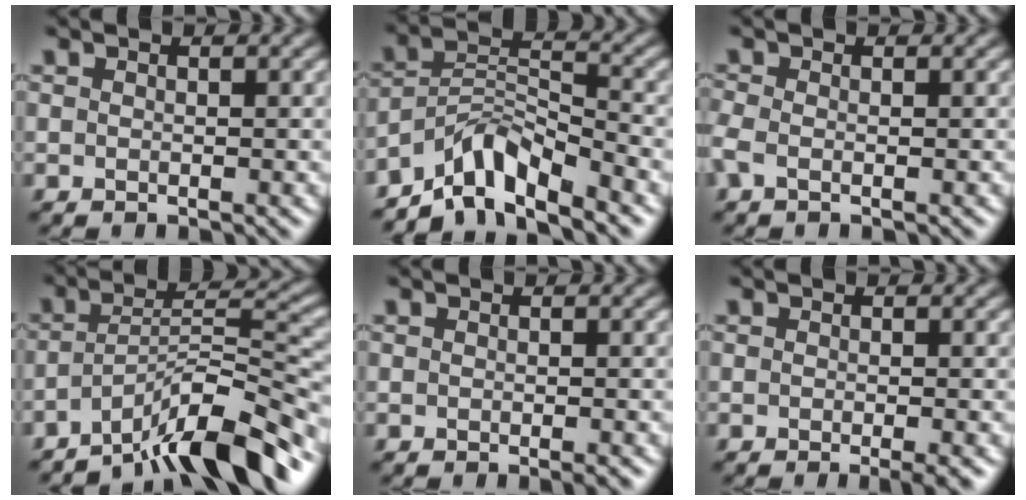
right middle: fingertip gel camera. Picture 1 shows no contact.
{"total": 6.2, "force": [-5.3, 1.7, 2.9], "torque": [-0.041, 0.010, -0.100]}
{"total": 1.2, "force": [-0.7, 0.4, 0.9], "torque": [-0.028, -0.005, -0.016]}
{"total": 9.6, "force": [-7.0, 1.6, 6.3], "torque": [-0.088, 0.021, -0.120]}
{"total": 1.3, "force": [-0.6, 0.4, 1.1], "torque": [0.001, 0.003, -0.008]}
{"total": 2.1, "force": [-1.0, 0.4, 1.8], "torque": [-0.016, -0.001, -0.017]}